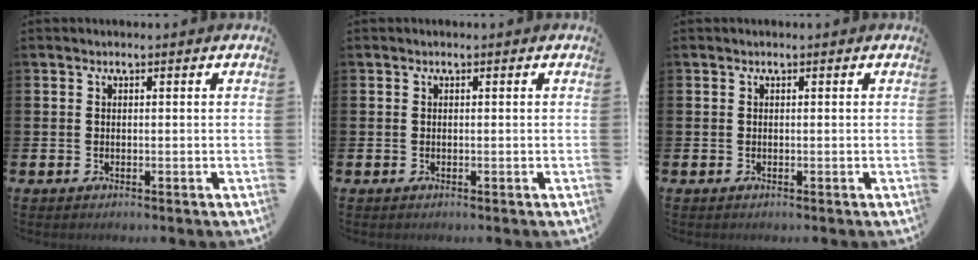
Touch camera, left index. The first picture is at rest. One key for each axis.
{"total": 0.0}
{"total": 0.0}